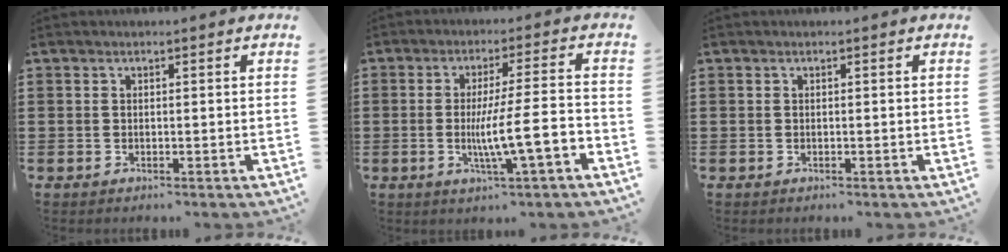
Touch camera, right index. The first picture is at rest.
{"total": 9.3, "force": [-2.8, 0.8, 8.9], "torque": [-0.158, -0.009, -0.052]}
{"total": 0.0}